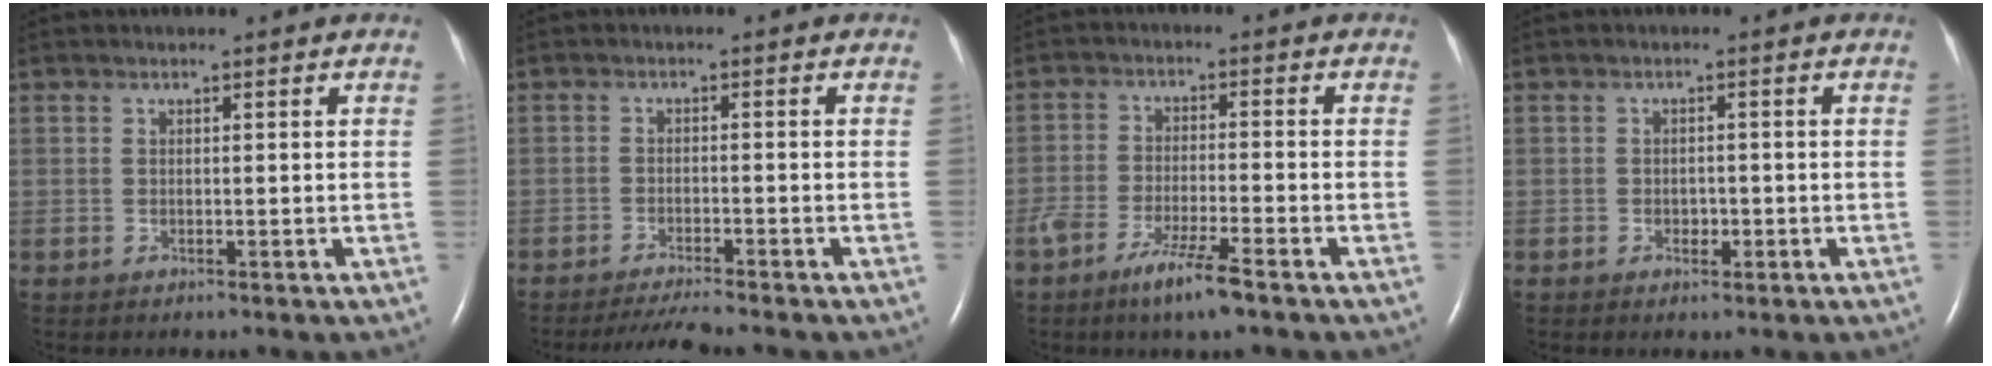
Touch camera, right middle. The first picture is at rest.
{"total": 4.3, "force": [-4.0, -0.8, 1.5], "torque": [-0.032, -0.019, -0.070]}
{"total": 6.7, "force": [-4.5, 0.3, 5.0], "torque": [-0.099, -0.013, -0.084]}
{"total": 1.6, "force": [-0.6, 1.1, 1.0], "torque": [-0.015, 0.003, -0.007]}